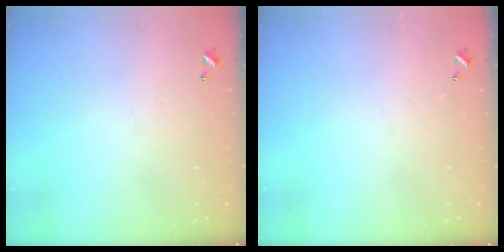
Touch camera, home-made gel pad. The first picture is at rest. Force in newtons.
{"total": 0.0}